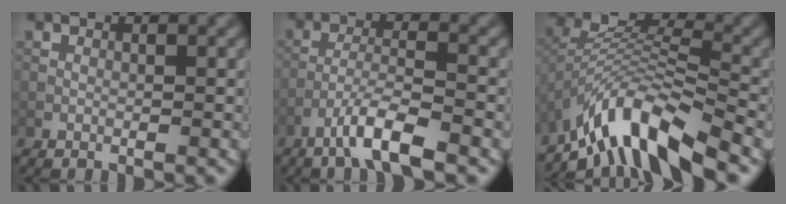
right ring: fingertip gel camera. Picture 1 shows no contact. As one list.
[{"total": 4.7, "force": [-3.2, 0.6, 3.4], "torque": [-0.064, 0.006, -0.067]}, {"total": 8.7, "force": [-6.4, 2.7, 5.3], "torque": [-0.081, 0.003, -0.125]}]